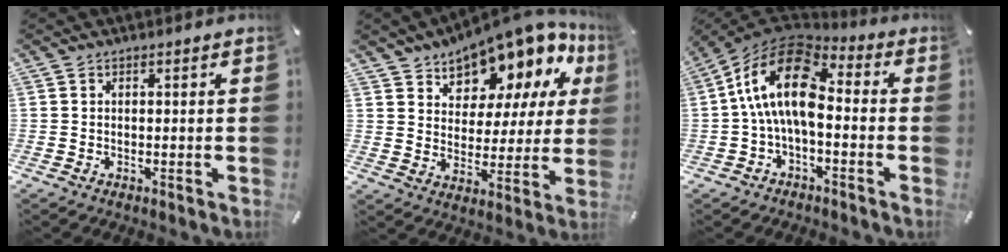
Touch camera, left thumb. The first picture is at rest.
{"total": 13.3, "force": [11.6, 5.5, 3.5], "torque": [-0.061, -0.115, 0.197]}
{"total": 17.0, "force": [0.4, 9.5, 14.1], "torque": [-0.280, 0.011, 0.004]}